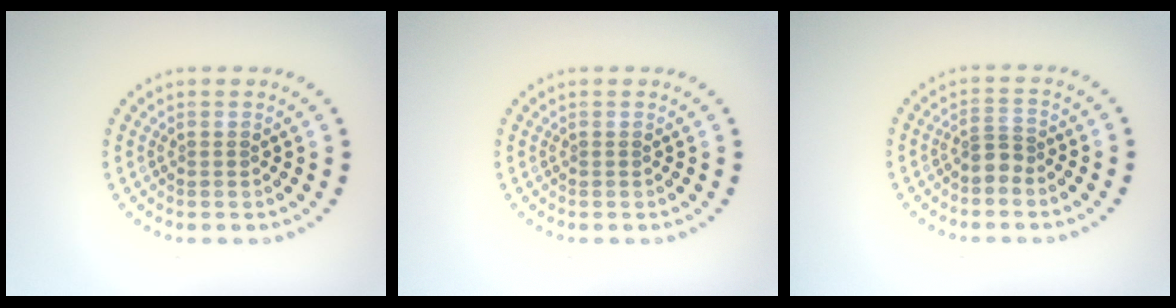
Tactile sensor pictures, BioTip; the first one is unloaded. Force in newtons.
{"total": 0.0}
{"total": 1.5, "press": 1.1, "slide": 1.1}